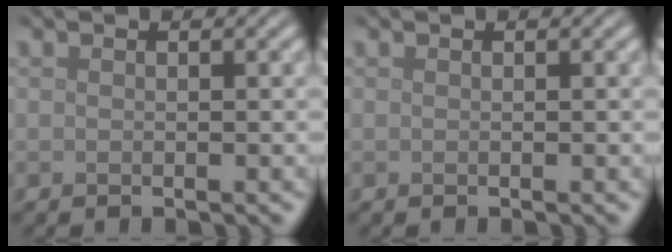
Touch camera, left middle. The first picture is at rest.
{"total": 0.0}